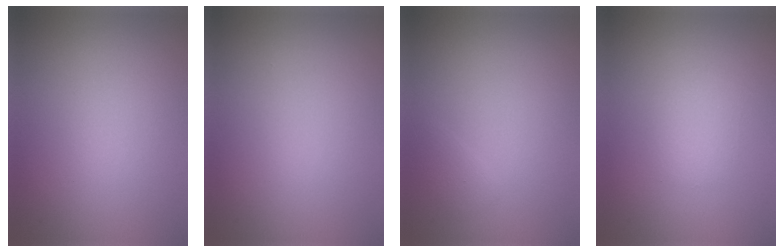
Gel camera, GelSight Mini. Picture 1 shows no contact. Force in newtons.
{"total": 0.0}
{"total": 0.7, "press": 0.7, "slide": 0.0}
{"total": 1.2, "press": 1.2, "slide": 0.0}